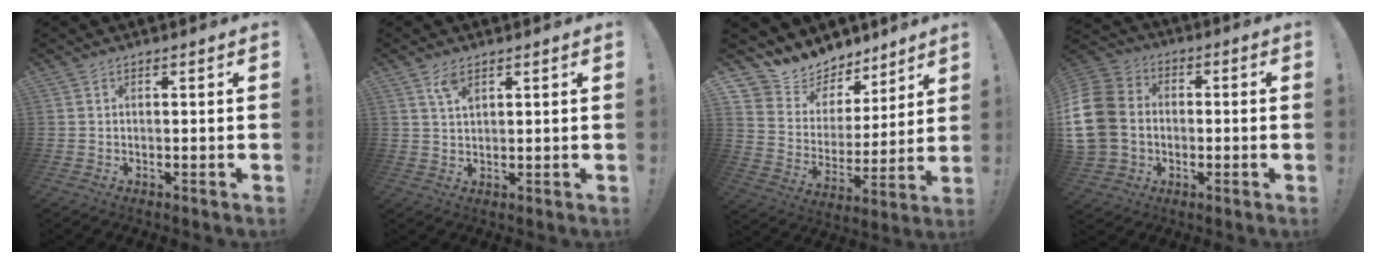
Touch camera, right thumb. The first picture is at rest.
{"total": 4.4, "force": [2.7, 1.8, 3.0], "torque": [-0.055, -0.009, 0.047]}
{"total": 9.1, "force": [7.3, 5.5, 0.3], "torque": [-0.022, -0.073, 0.139]}
{"total": 15.6, "force": [-1.4, 12.7, 8.9], "torque": [-0.166, 0.021, -0.020]}